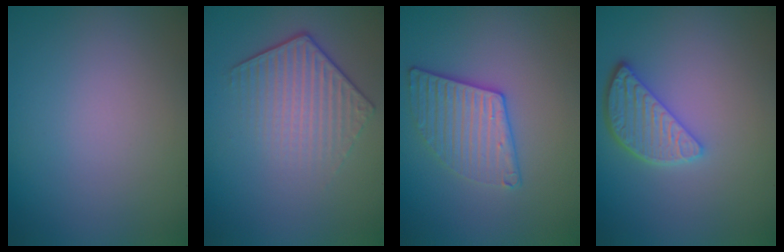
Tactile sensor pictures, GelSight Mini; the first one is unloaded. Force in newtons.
{"total": 4.0, "press": 2.9, "slide": 2.7}
{"total": 3.2, "press": 3.1, "slide": 0.6}
{"total": 3.4, "press": 2.9, "slide": 1.8}